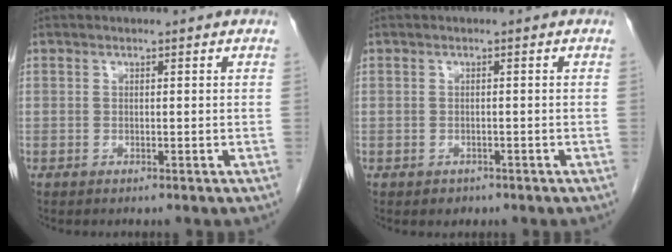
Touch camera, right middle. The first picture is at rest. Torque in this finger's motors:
{"motor_torque": [0.32, -0.17, 0.07, 0.02]}